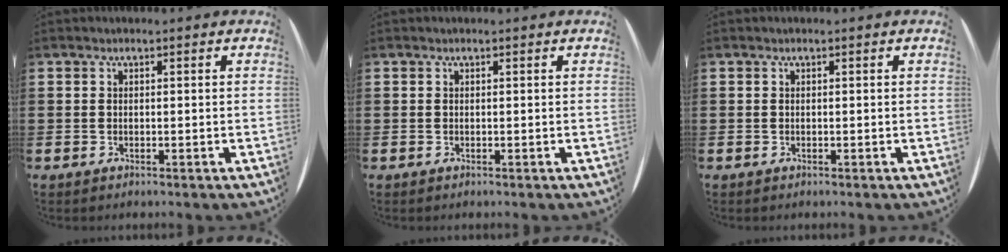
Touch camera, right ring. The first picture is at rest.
{"total": 0.0}
{"total": 0.0}